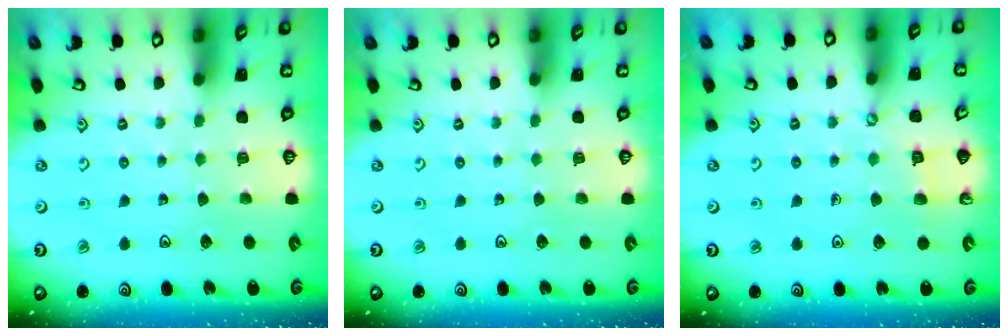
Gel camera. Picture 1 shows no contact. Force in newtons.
{"total": 0.0}
{"total": 3.8, "press": 3.8, "slide": 0.6}